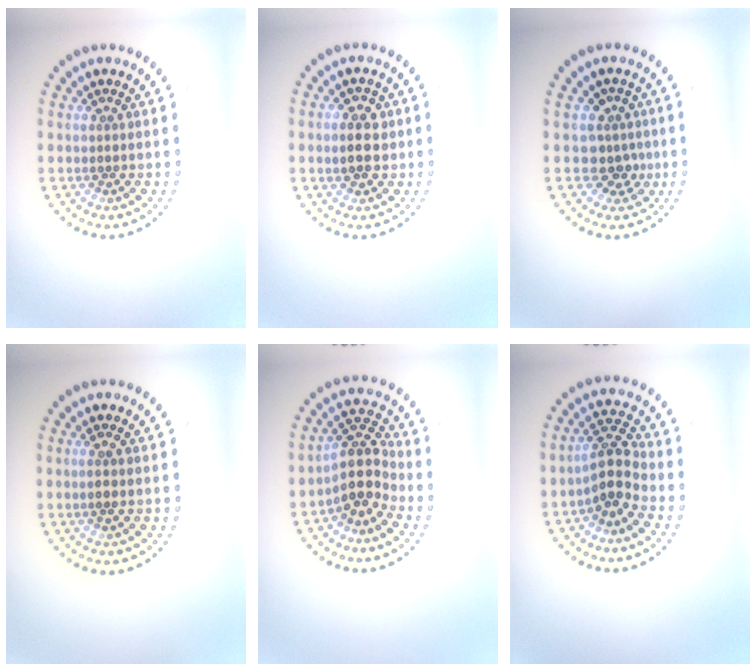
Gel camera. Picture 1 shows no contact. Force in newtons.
{"total": 3.0, "press": 3.0, "slide": 0.3}
{"total": 2.5, "press": 1.9, "slide": 1.6}
{"total": 0.8, "press": 0.6, "slide": 0.5}
{"total": 4.0, "press": 3.1, "slide": 2.5}
{"total": 3.2, "press": 2.8, "slide": 1.6}